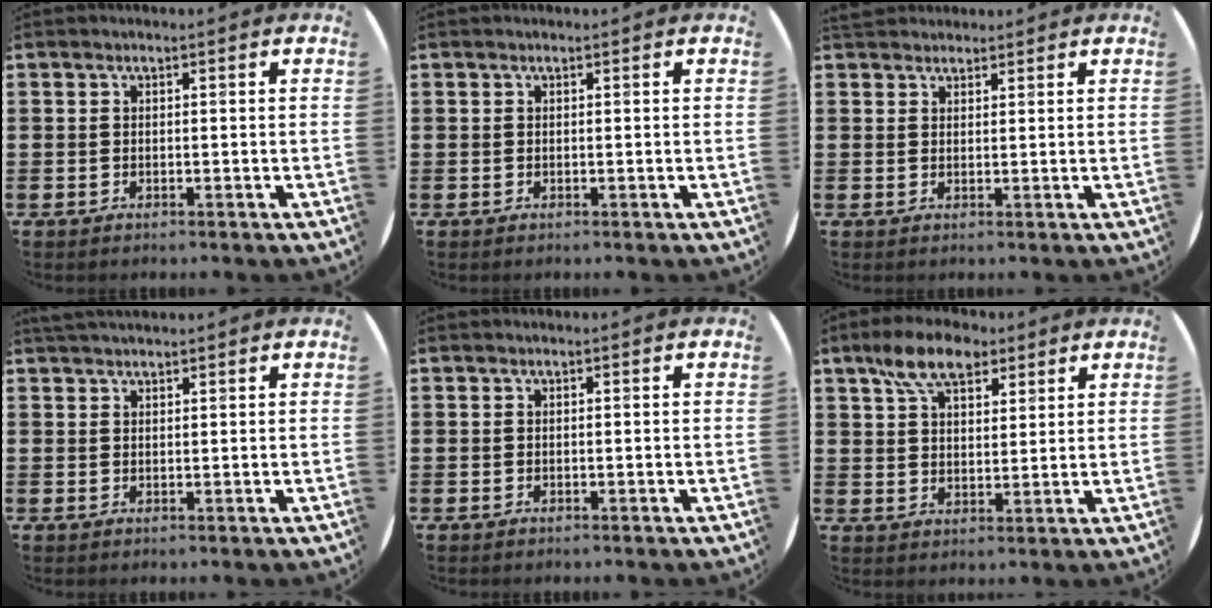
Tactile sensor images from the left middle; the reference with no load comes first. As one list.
[{"total": 0.0}, {"total": 1.9, "force": [1.8, 0.6, 0.0], "torque": [-0.004, 0.005, 0.037]}, {"total": 1.4, "force": [1.4, 0.2, 0.3], "torque": [-0.008, 0.002, 0.027]}, {"total": 0.0}, {"total": 8.0, "force": [5.6, 4.0, 4.2], "torque": [-0.083, 0.001, 0.100]}]